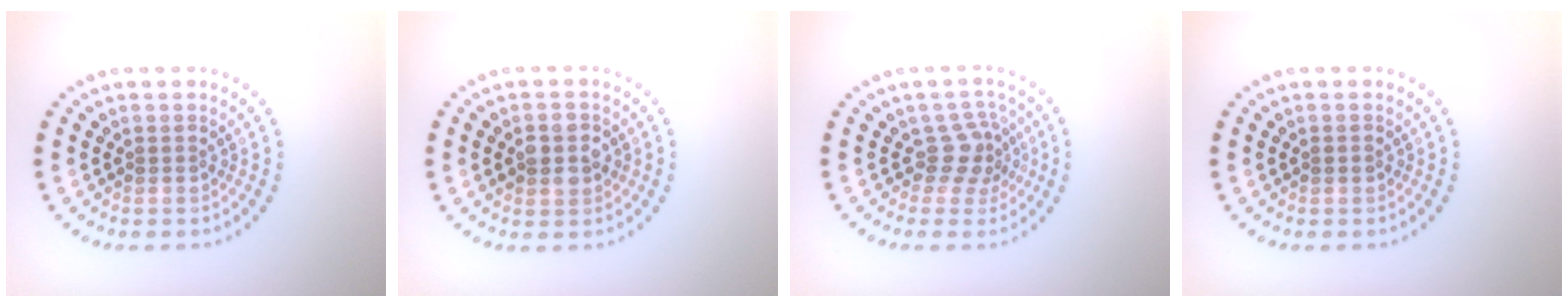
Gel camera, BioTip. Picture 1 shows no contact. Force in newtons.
{"total": 2.5, "press": 2.5, "slide": 0.2}
{"total": 2.7, "press": 2.1, "slide": 1.7}
{"total": 0.8, "press": 0.7, "slide": 0.1}